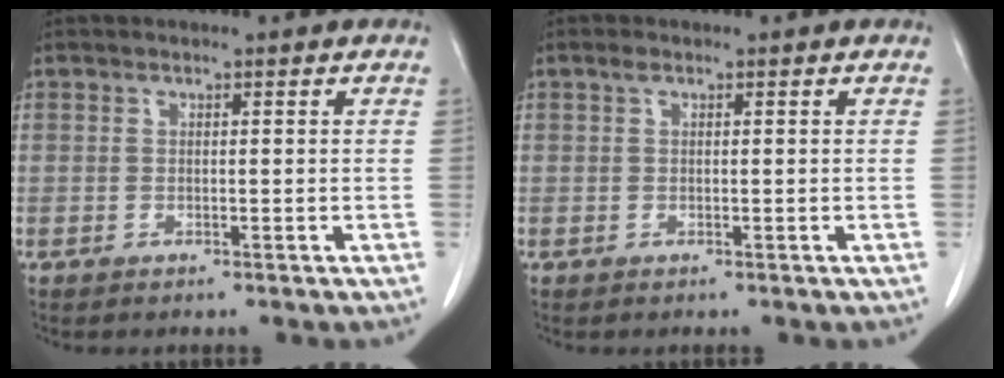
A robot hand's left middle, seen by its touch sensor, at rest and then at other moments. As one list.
[{"total": 0.7, "force": [0.4, 0.3, 0.4], "torque": [-0.008, 0.006, 0.007]}]